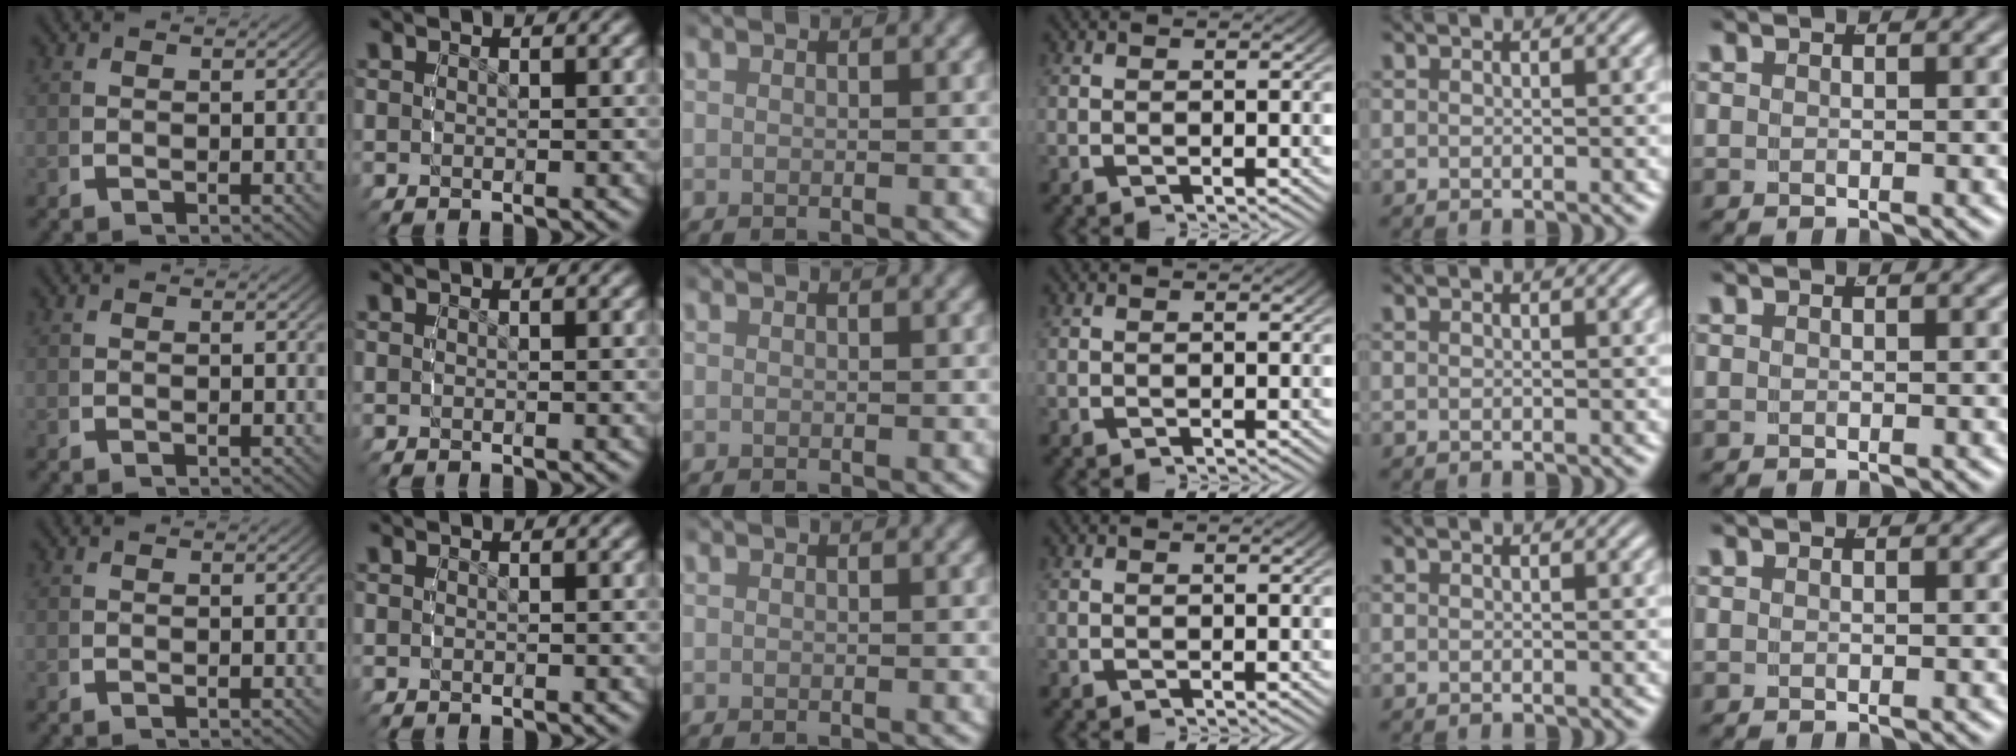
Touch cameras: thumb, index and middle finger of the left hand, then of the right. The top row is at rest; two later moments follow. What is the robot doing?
{"motion": "reach", "object": "glasses case"}